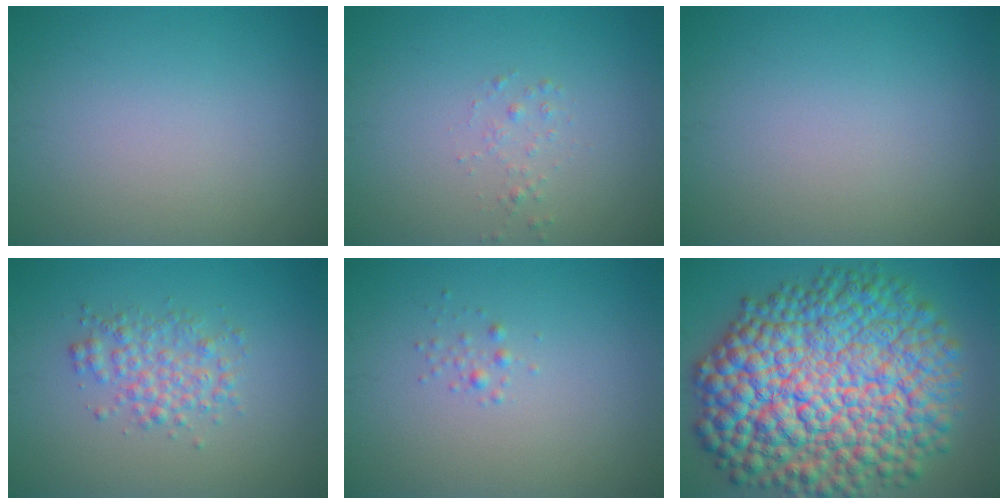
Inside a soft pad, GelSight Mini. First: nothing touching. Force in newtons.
{"total": 0.8, "press": 0.7, "slide": 0.1}
{"total": 0.0}
{"total": 2.7, "press": 2.7, "slide": 0.0}
{"total": 0.7, "press": 0.7, "slide": 0.0}
{"total": 18.0, "press": 18.0, "slide": 0.3}